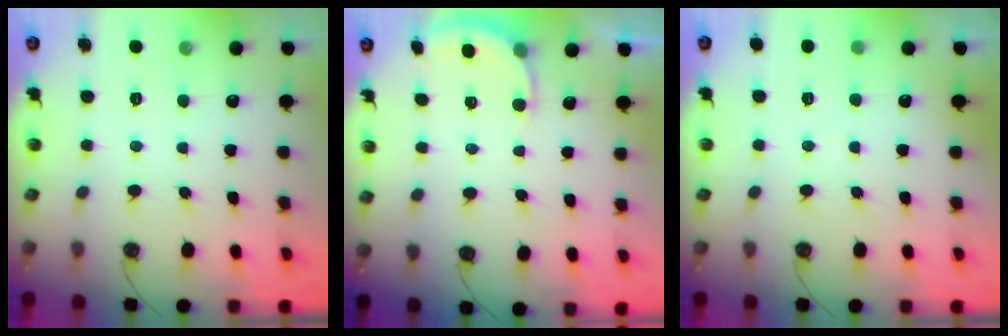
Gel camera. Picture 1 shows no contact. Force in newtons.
{"total": 2.4, "press": 2.2, "slide": 0.9}
{"total": 3.4, "press": 3.3, "slide": 0.4}